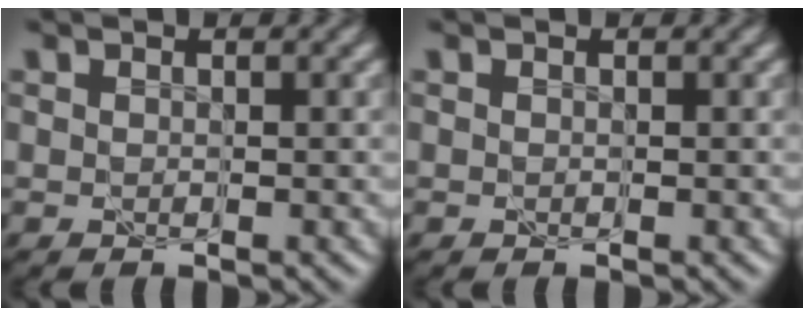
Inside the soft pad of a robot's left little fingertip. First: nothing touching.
{"total": 0.0}